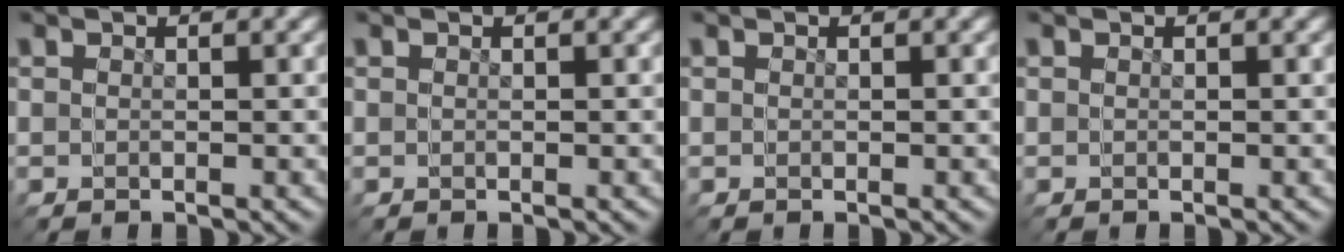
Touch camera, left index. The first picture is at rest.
{"total": 0.0}
{"total": 0.0}
{"total": 0.0}